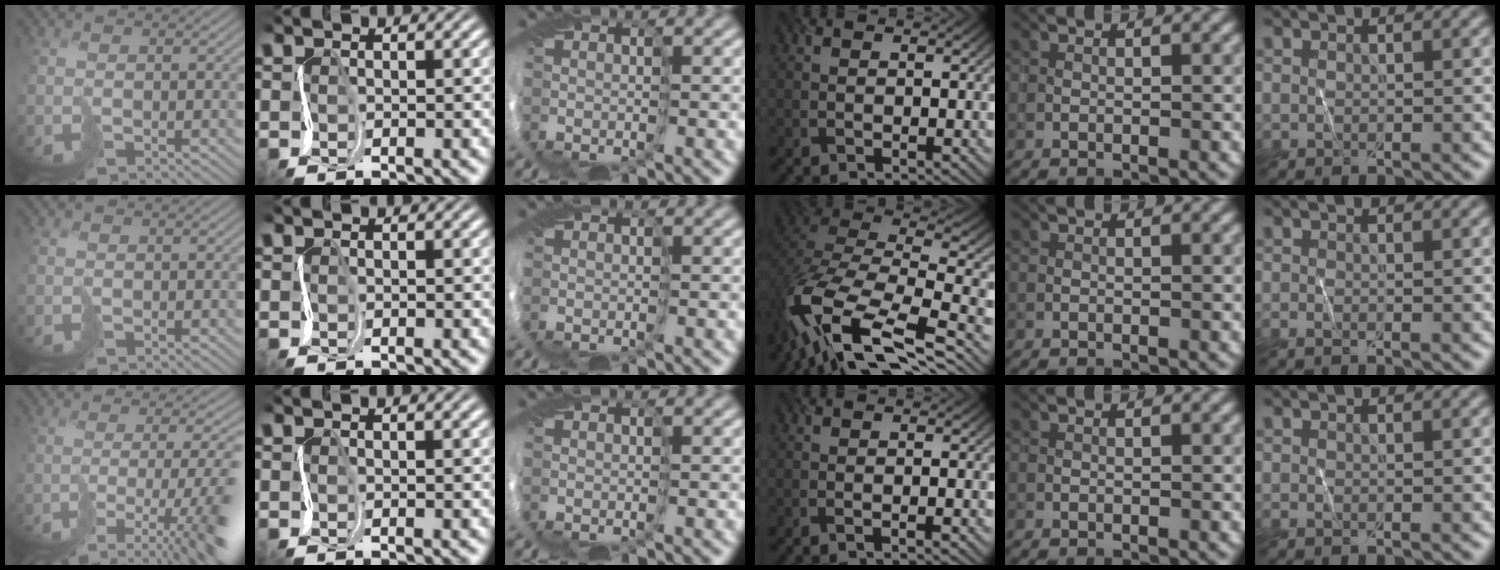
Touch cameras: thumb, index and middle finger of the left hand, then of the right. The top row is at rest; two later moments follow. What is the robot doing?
{"motion": "cut", "object": "paper"}